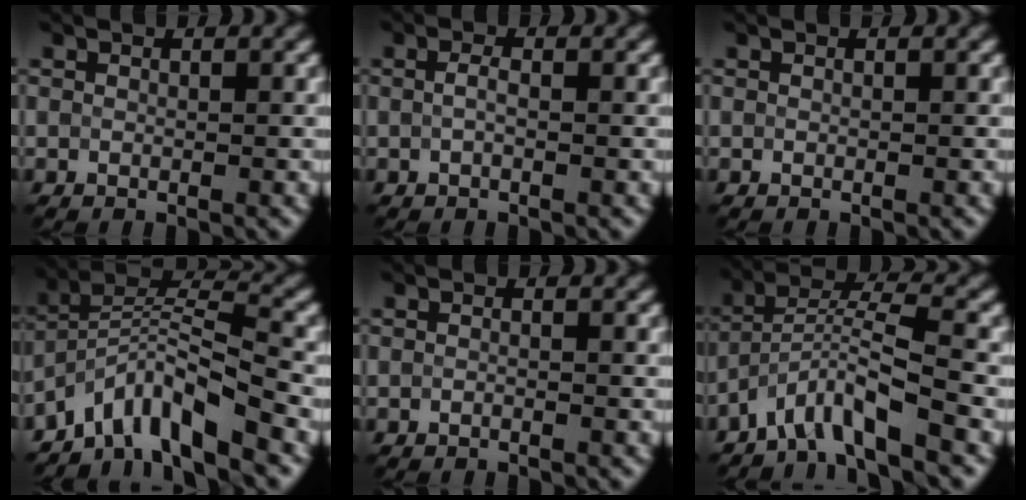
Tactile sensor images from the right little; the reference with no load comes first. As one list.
[{"total": 0.9, "force": [-0.1, 0.3, 0.8], "torque": [-0.021, 0.000, -0.004]}, {"total": 0.0}, {"total": 7.2, "force": [-5.3, 1.6, 4.6], "torque": [-0.067, 0.008, -0.106]}, {"total": 0.5, "force": [-0.3, 0.2, 0.4], "torque": [-0.008, -0.005, -0.011]}, {"total": 5.4, "force": [-3.8, 0.6, 3.9], "torque": [-0.065, 0.010, -0.078]}]